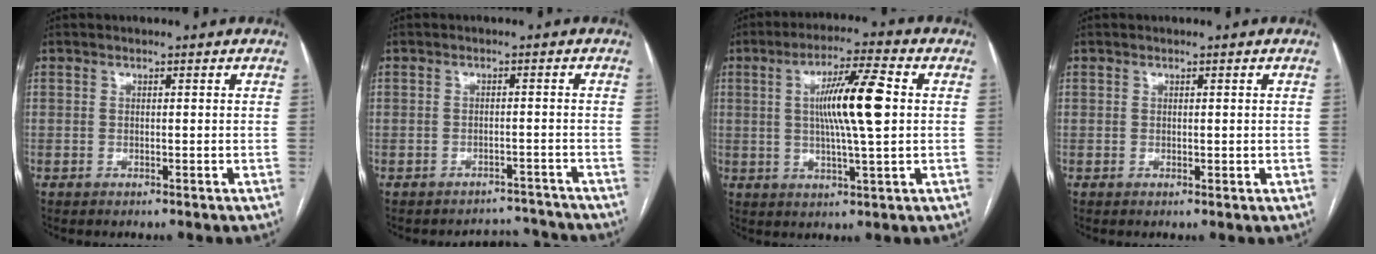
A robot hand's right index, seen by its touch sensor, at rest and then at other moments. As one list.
[{"total": 4.5, "force": [-4.3, 0.8, -1.3], "torque": [0.020, 0.018, -0.051]}, {"total": 10.9, "force": [1.4, 0.5, 10.8], "torque": [-0.192, 0.005, 0.024]}, {"total": 0.8, "force": [0.2, 0.5, 0.6], "torque": [-0.010, -0.003, 0.005]}]